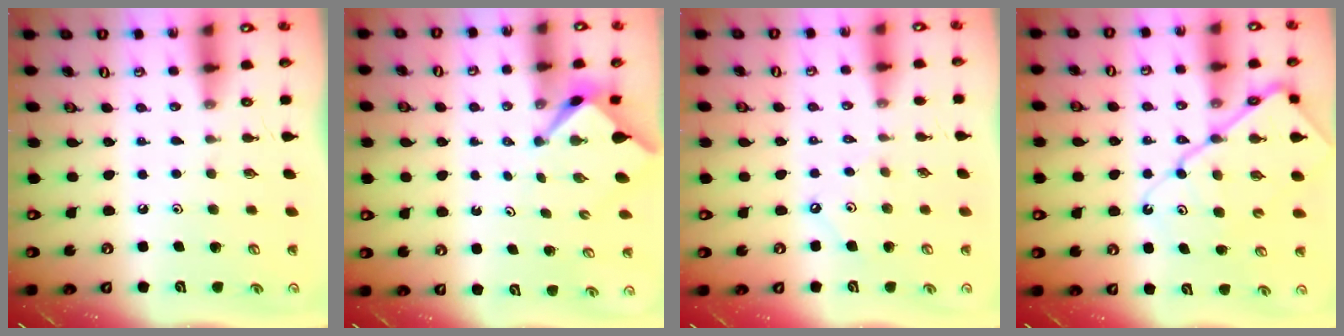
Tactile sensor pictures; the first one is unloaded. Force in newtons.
{"total": 2.2, "press": 2.2, "slide": 0.2}
{"total": 2.6, "press": 2.6, "slide": 0.2}
{"total": 14.5, "press": 14.4, "slide": 1.3}